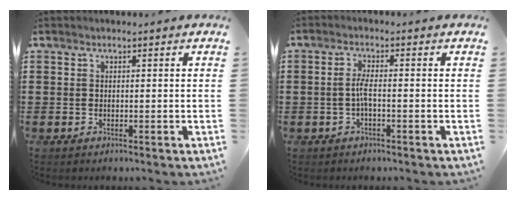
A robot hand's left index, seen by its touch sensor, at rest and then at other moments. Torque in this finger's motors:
{"motor_torque": [0.50, 0.11, 0.25, 0.04]}